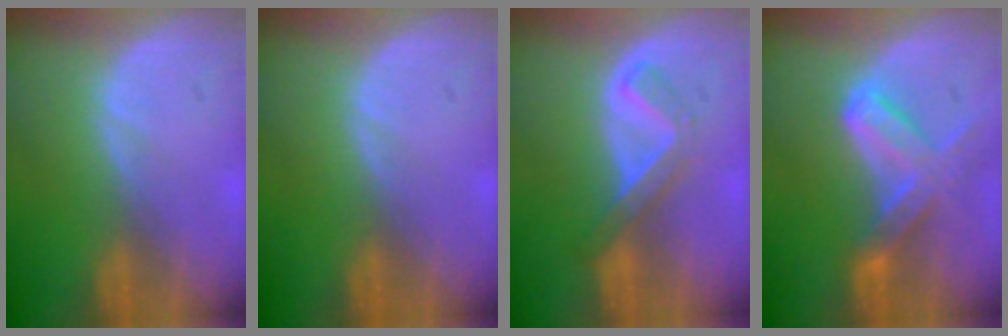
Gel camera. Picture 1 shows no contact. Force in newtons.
{"total": 0.0}
{"total": 5.2, "press": 4.5, "slide": 2.6}
{"total": 7.4, "press": 6.7, "slide": 3.2}